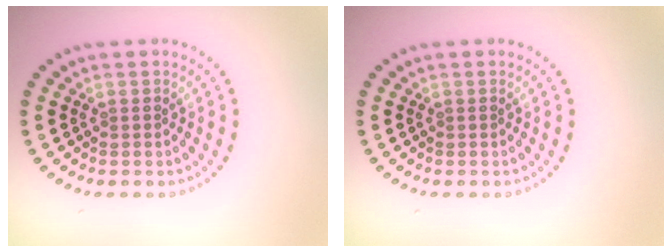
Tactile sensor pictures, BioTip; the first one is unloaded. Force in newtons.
{"total": 0.0}